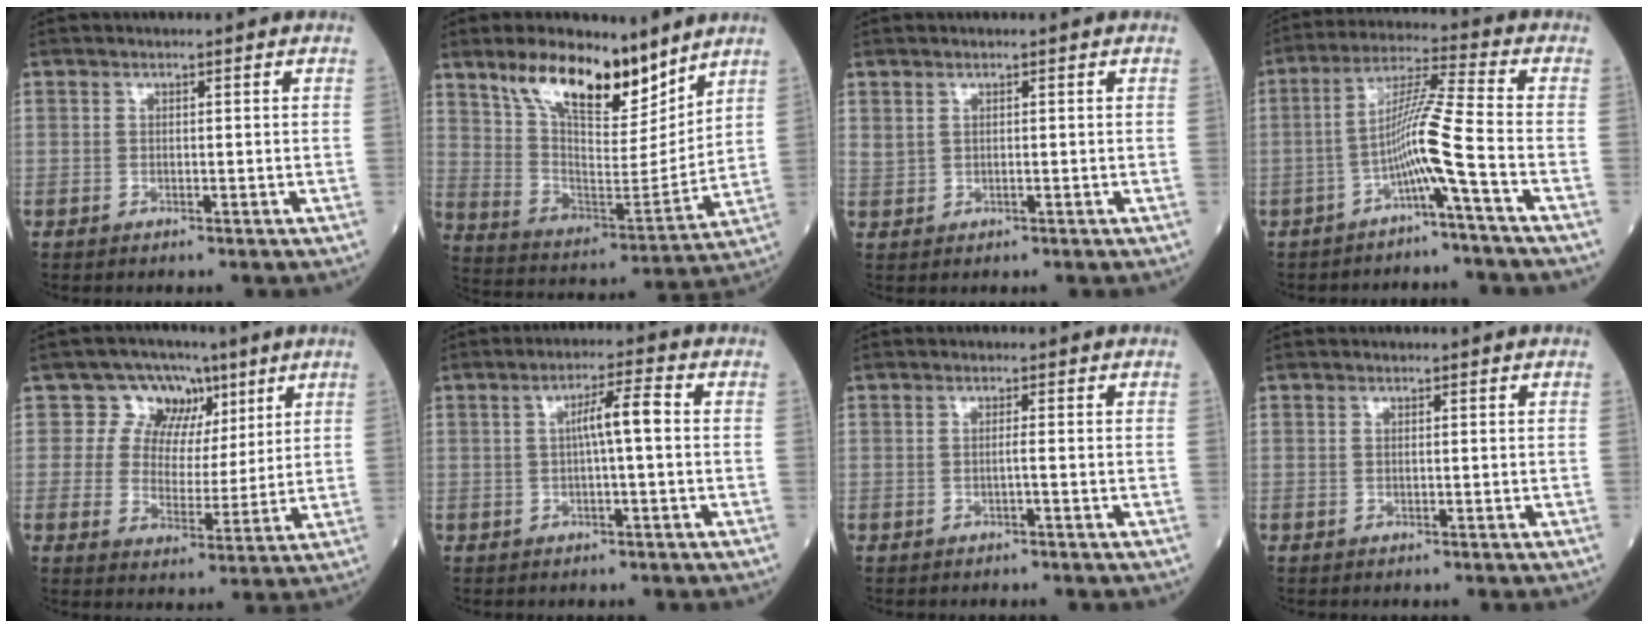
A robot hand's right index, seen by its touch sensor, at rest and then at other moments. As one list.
[{"total": 15.8, "force": [11.2, 5.2, 9.8], "torque": [-0.167, -0.007, 0.207]}, {"total": 1.0, "force": [0.4, 0.6, 0.7], "torque": [-0.021, 0.003, 0.016]}, {"total": 8.0, "force": [-3.3, -1.8, 7.0], "torque": [-0.130, 0.016, -0.064]}, {"total": 7.8, "force": [3.8, 6.5, 2.0], "torque": [-0.017, 0.019, 0.061]}, {"total": 4.8, "force": [0.2, 0.2, 4.8], "torque": [-0.081, 0.011, 0.002]}, {"total": 0.6, "force": [-0.3, -0.2, 0.5], "torque": [-0.004, 0.003, -0.007]}, {"total": 0.0}]